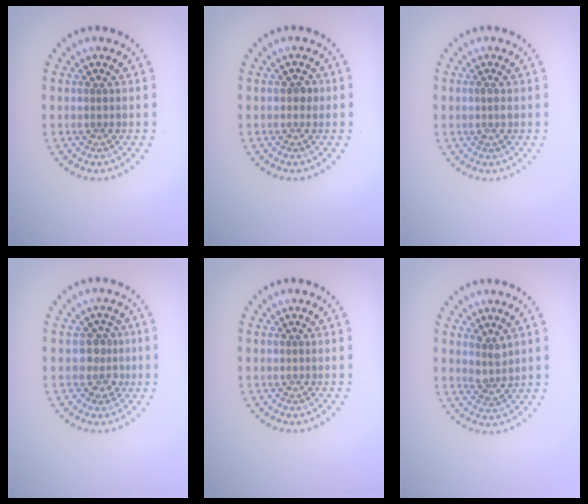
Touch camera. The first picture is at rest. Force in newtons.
{"total": 1.1, "press": 1.1, "slide": 0.1}
{"total": 0.8, "press": 0.7, "slide": 0.3}
{"total": 2.1, "press": 1.8, "slide": 1.1}
{"total": 0.0}
{"total": 1.8, "press": 1.4, "slide": 1.2}